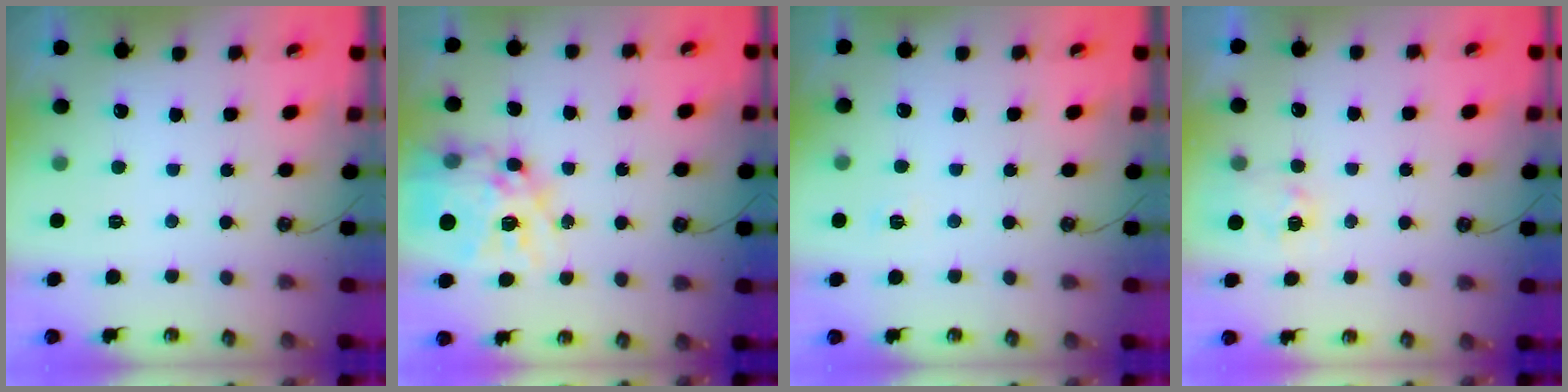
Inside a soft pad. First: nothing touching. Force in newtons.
{"total": 17.8, "press": 17.8, "slide": 1.5}
{"total": 2.6, "press": 2.6, "slide": 0.2}
{"total": 3.7, "press": 3.6, "slide": 0.3}